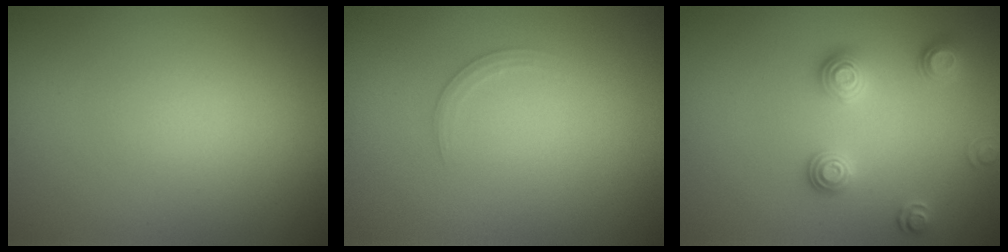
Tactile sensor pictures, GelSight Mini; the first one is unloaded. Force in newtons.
{"total": 1.0, "press": 1.0, "slide": 0.0}
{"total": 2.7, "press": 2.6, "slide": 0.9}